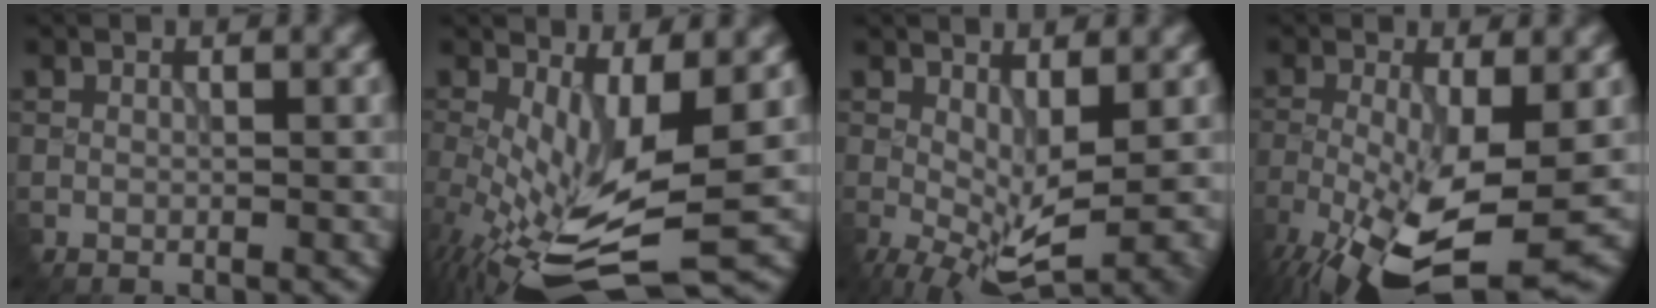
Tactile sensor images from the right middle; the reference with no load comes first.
{"total": 7.9, "force": [-0.8, 2.6, 7.4], "torque": [-0.167, -0.025, -0.008]}
{"total": 5.8, "force": [-1.1, 1.7, 5.4], "torque": [-0.108, -0.003, -0.013]}
{"total": 10.8, "force": [-5.3, 3.3, 8.8], "torque": [-0.196, -0.034, -0.086]}